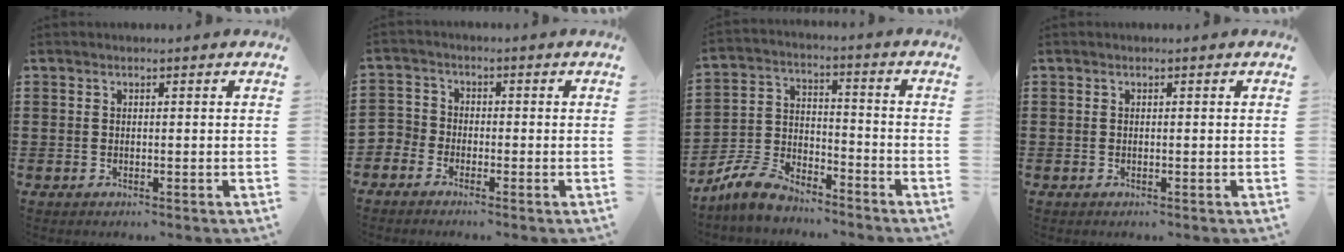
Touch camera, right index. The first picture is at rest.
{"total": 2.6, "force": [-2.1, 1.6, 0.0], "torque": [-0.019, 0.001, -0.051]}
{"total": 8.0, "force": [-7.3, 2.1, 2.5], "torque": [-0.061, 0.020, -0.146]}
{"total": 0.0}